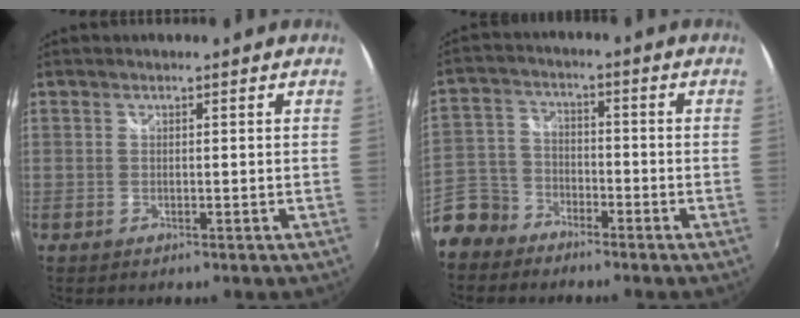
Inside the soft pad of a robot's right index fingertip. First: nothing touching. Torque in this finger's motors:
{"motor_torque": [-0.22, -0.16, -0.80, -0.21]}